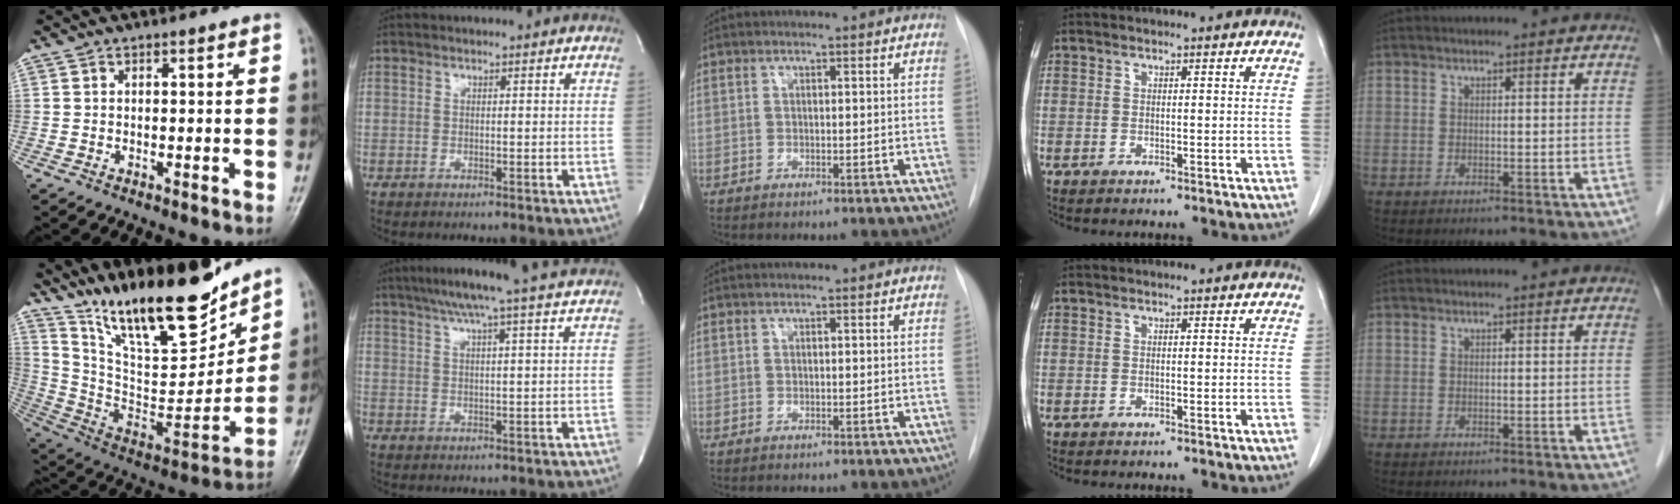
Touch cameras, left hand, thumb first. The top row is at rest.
{"thumb": {"total": 22.9, "force": [17.9, 6.1, 13.0], "torque": [-0.173, -0.108, 0.317]}, "index": {"total": 11.5, "force": [9.8, -1.4, 5.9], "torque": [-0.099, 0.009, 0.126]}}